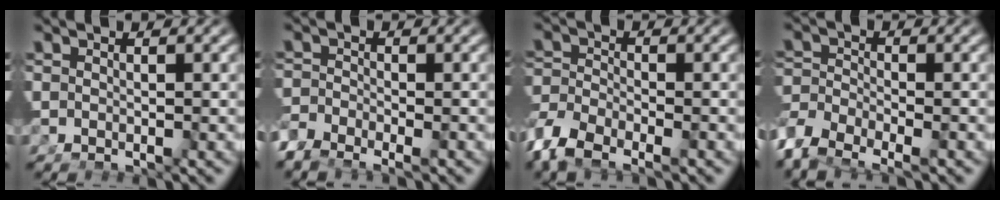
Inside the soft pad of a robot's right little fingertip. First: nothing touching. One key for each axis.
{"total": 3.4, "fx": -2.6, "fy": 1.6, "fz": 1.5, "tx": -0.023, "ty": -0.019, "tz": -0.041}
{"total": 4.7, "fx": -3.3, "fy": 2.3, "fz": 2.5, "tx": -0.056, "ty": -0.030, "tz": -0.043}
{"total": 4.6, "fx": -3.2, "fy": 2.5, "fz": 2.3, "tx": -0.053, "ty": -0.031, "tz": -0.042}